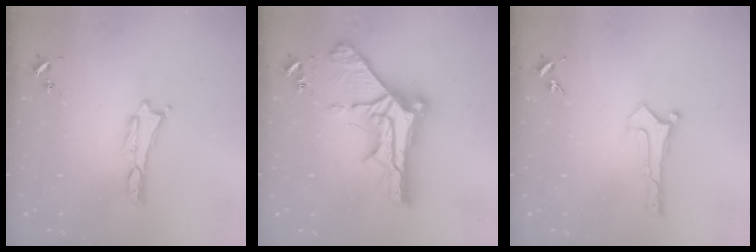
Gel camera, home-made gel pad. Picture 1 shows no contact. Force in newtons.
{"total": 11.8, "press": 11.7, "slide": 1.2}
{"total": 0.0}